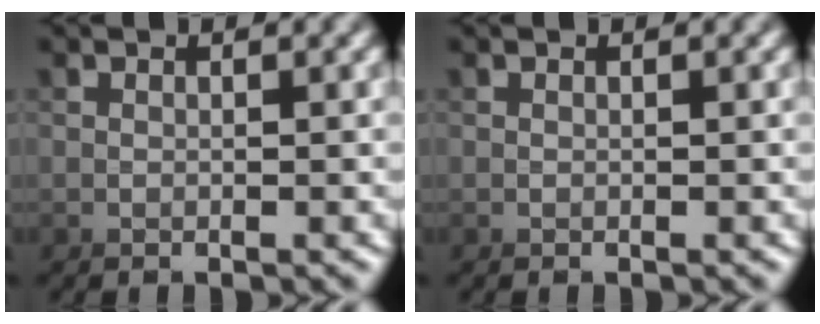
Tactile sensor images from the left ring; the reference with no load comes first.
{"total": 0.0}